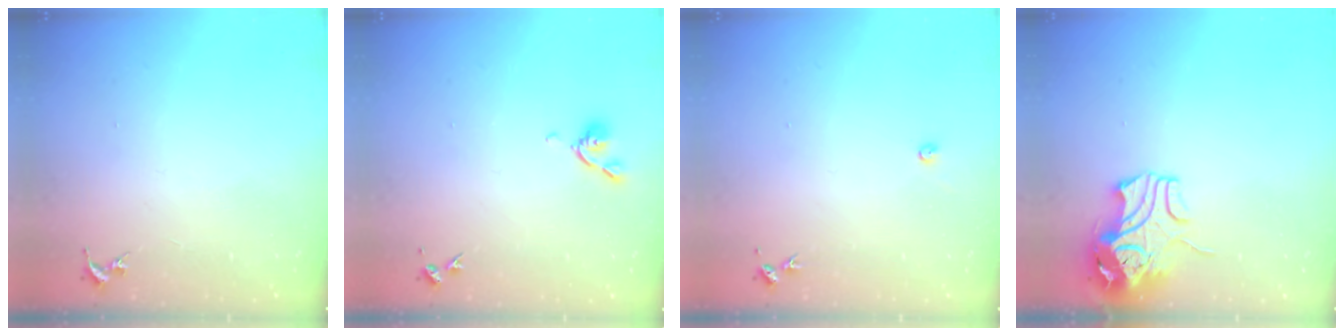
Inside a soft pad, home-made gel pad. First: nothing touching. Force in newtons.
{"total": 5.6, "press": 5.5, "slide": 1.0}
{"total": 2.4, "press": 2.4, "slide": 0.3}
{"total": 10.8, "press": 10.6, "slide": 1.6}